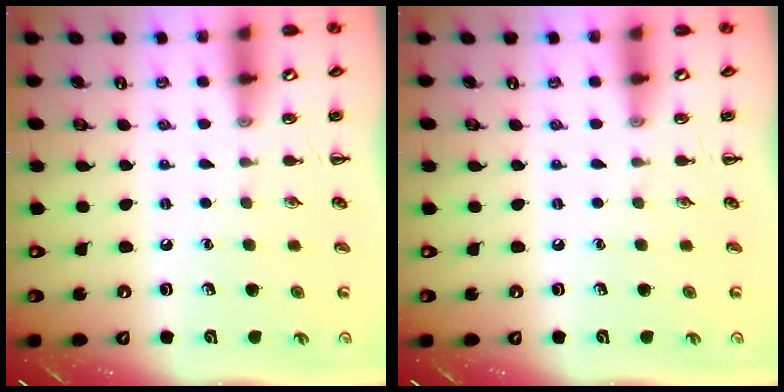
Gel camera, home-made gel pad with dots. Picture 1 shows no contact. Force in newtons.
{"total": 0.0}